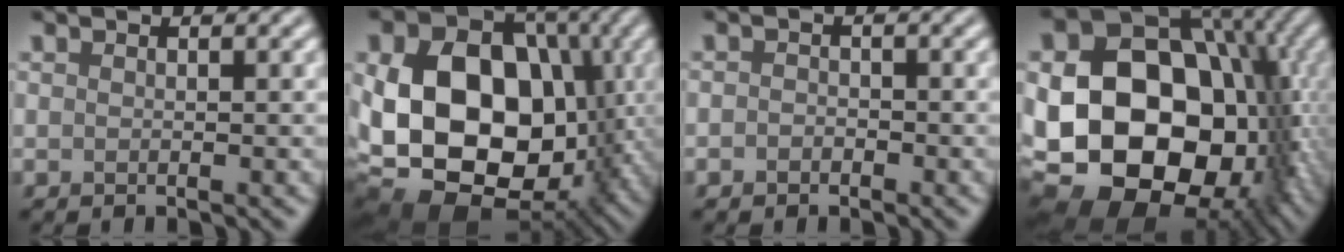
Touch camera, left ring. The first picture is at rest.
{"total": 19.2, "force": [-2.2, 14.1, 12.8], "torque": [-0.222, -0.006, -0.038]}
{"total": 1.0, "force": [-0.6, 0.7, 0.4], "torque": [-0.006, -0.001, -0.013]}
{"total": 21.6, "force": [-2.7, 16.3, 13.9], "torque": [-0.227, -0.021, -0.035]}